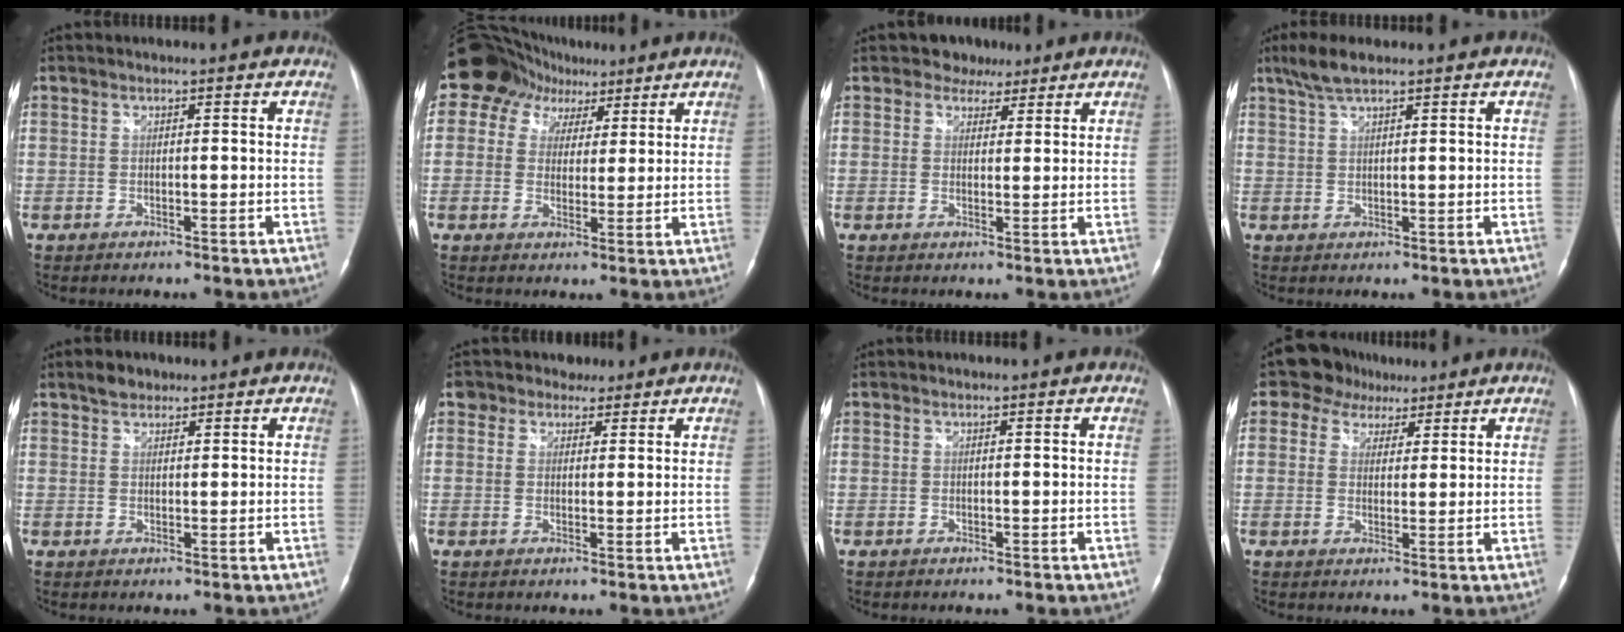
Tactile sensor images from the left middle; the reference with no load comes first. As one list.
[{"total": 9.8, "force": [5.4, 7.7, 2.6], "torque": [-0.044, 0.047, 0.090]}, {"total": 3.9, "force": [2.8, 2.7, 0.3], "torque": [0.001, 0.009, 0.038]}, {"total": 3.9, "force": [2.9, 0.6, 2.5], "torque": [-0.057, 0.011, 0.060]}, {"total": 2.5, "force": [1.8, 1.6, 0.6], "torque": [-0.011, 0.008, 0.029]}, {"total": 4.2, "force": [2.8, 3.0, 0.8], "torque": [-0.015, 0.024, 0.045]}, {"total": 0.0}, {"total": 6.9, "force": [4.5, 5.1, 1.5], "torque": [-0.020, 0.032, 0.073]}]